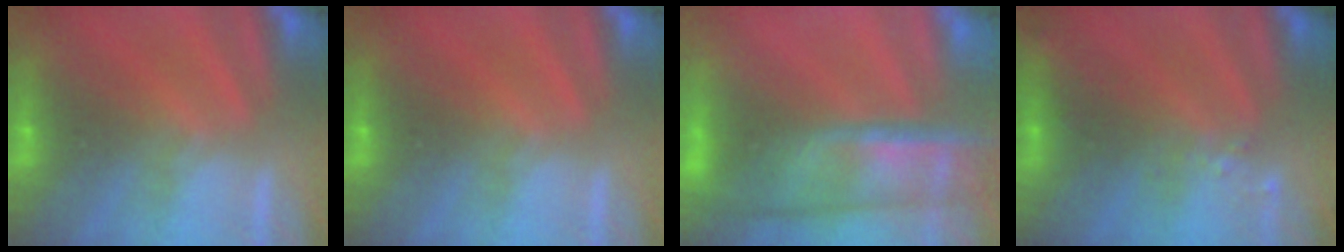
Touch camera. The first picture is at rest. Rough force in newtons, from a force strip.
{"total": 0.0}
{"total": 7.0}
{"total": 2.4}